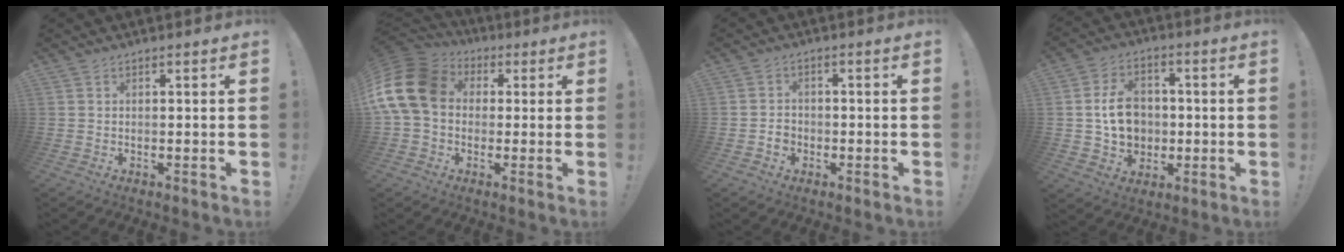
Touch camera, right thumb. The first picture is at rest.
{"total": 17.6, "force": [2.5, 13.0, 11.6], "torque": [-0.225, 0.009, 0.052]}
{"total": 3.4, "force": [-1.7, 2.6, 1.4], "torque": [-0.014, 0.007, -0.030]}
{"total": 12.5, "force": [0.1, 10.2, 7.2], "torque": [-0.105, 0.009, 0.008]}